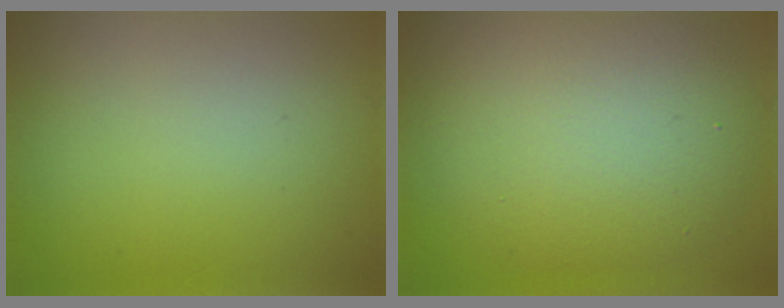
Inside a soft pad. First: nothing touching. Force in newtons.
{"total": 8.5, "press": 8.5, "slide": 0.5}